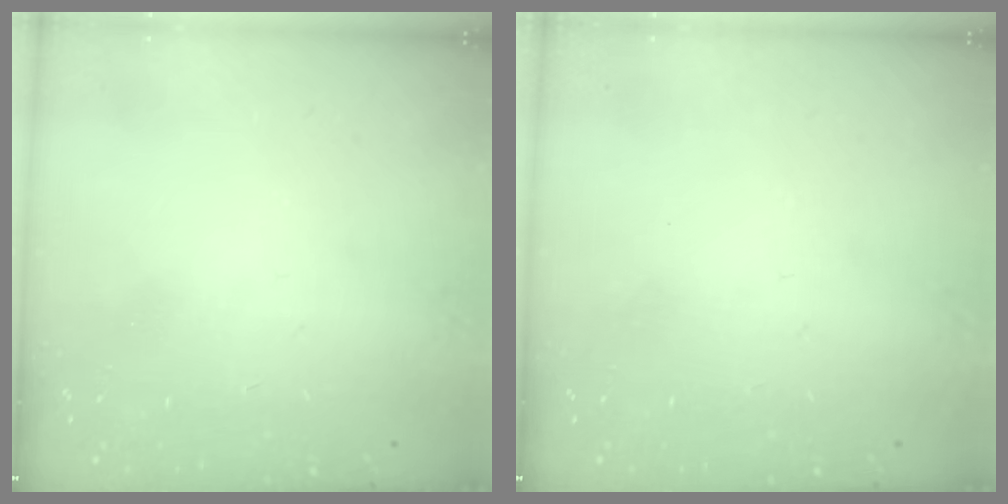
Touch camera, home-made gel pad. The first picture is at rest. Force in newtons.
{"total": 0.0}